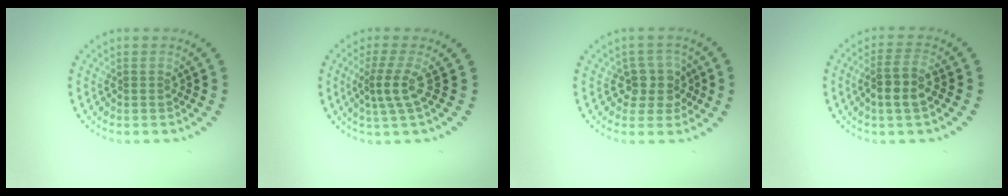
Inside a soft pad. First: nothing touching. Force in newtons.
{"total": 2.6, "press": 1.8, "slide": 1.9}
{"total": 3.0, "press": 2.4, "slide": 1.8}
{"total": 2.7, "press": 2.5, "slide": 1.0}